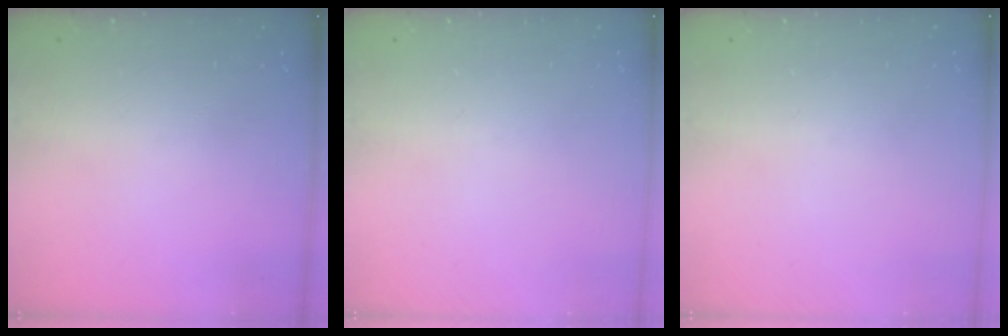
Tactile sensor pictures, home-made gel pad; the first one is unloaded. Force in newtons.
{"total": 0.0}
{"total": 0.0}